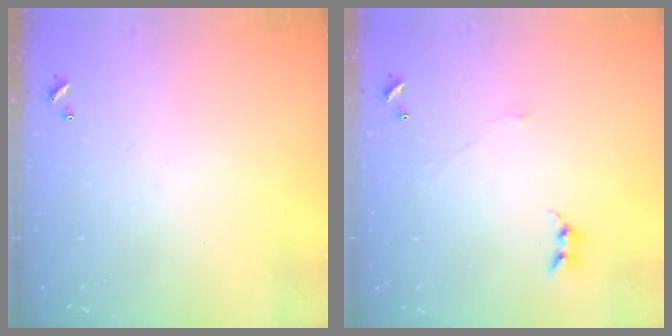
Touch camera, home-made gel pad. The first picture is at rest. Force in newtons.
{"total": 1.3, "press": 1.2, "slide": 0.3}